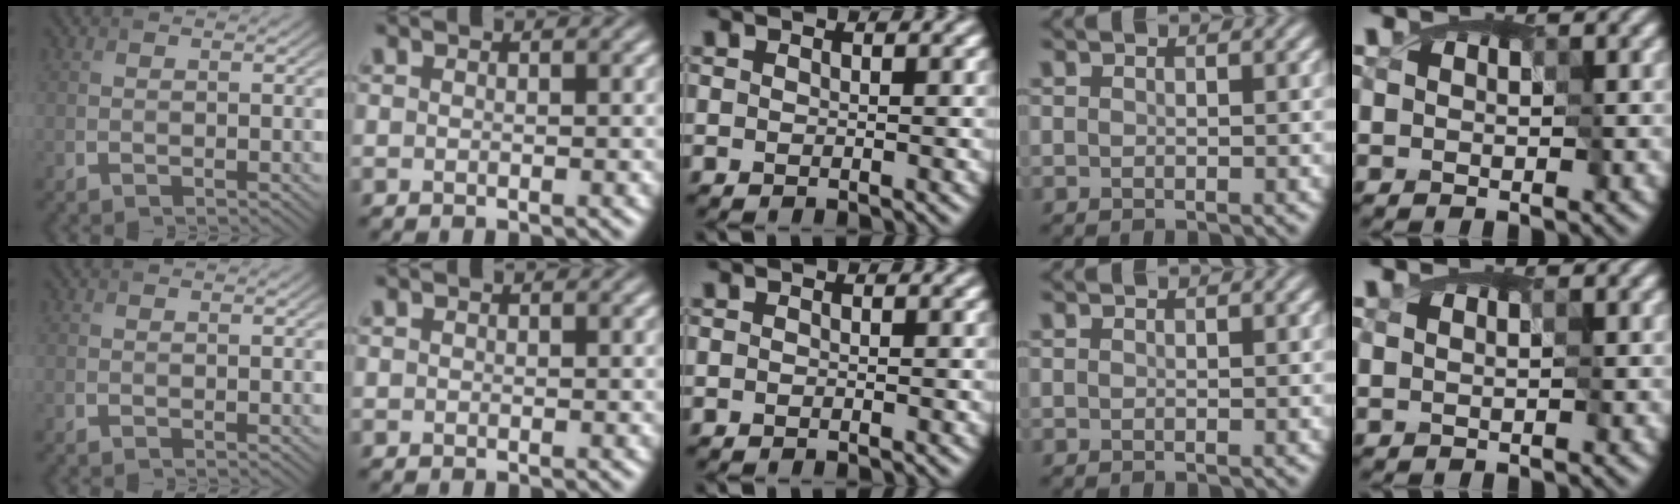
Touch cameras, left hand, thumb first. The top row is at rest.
{}